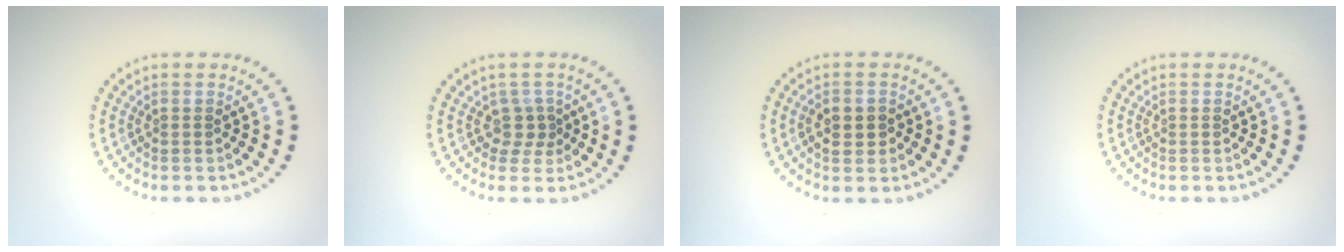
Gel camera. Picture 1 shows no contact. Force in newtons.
{"total": 1.8, "press": 1.1, "slide": 1.4}
{"total": 2.4, "press": 2.4, "slide": 0.2}
{"total": 0.0}